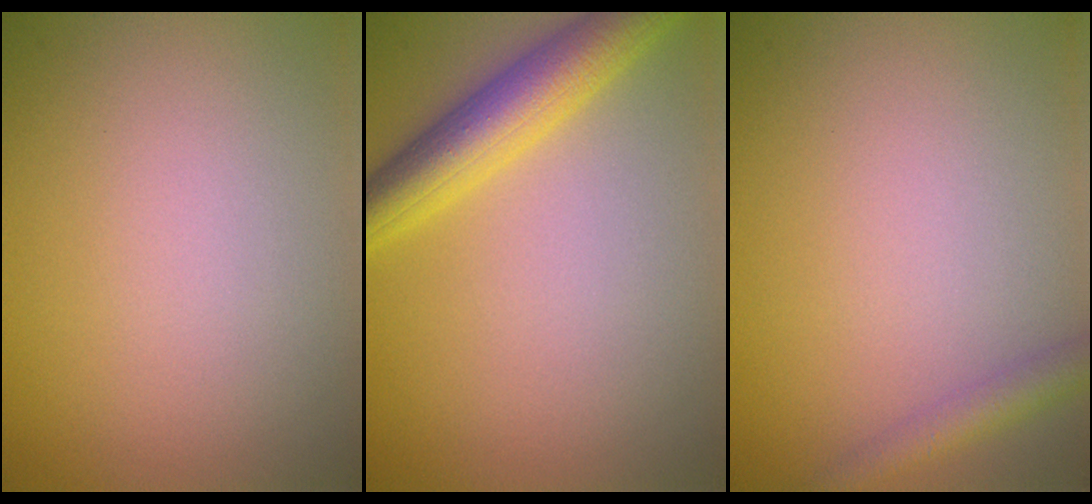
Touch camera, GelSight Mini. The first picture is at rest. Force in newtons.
{"total": 5.3, "press": 5.3, "slide": 0.1}
{"total": 2.3, "press": 2.3, "slide": 0.1}